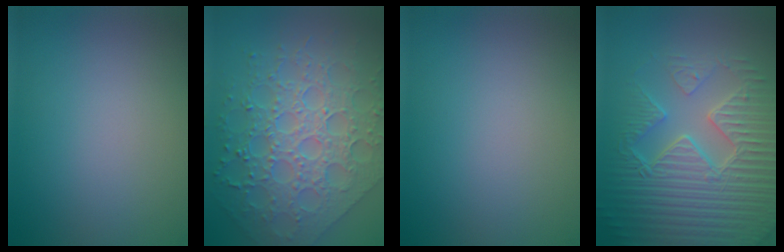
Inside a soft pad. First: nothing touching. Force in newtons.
{"total": 7.2, "press": 6.0, "slide": 3.9}
{"total": 0.0}
{"total": 9.0, "press": 6.4, "slide": 6.3}